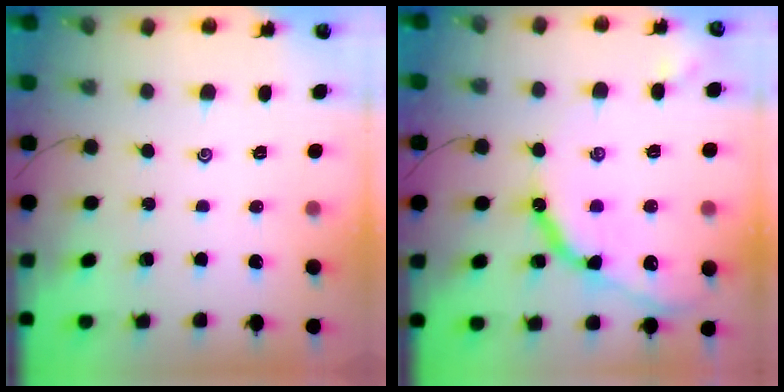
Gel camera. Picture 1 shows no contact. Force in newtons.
{"total": 14.3, "press": 14.2, "slide": 1.0}